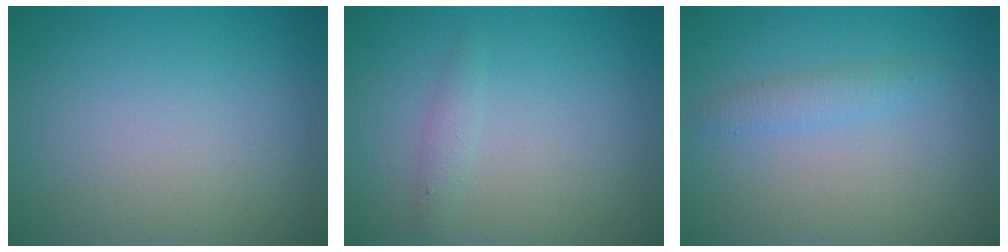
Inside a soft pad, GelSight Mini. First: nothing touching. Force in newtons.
{"total": 1.0, "press": 1.0, "slide": 0.1}
{"total": 1.4, "press": 1.4, "slide": 0.0}